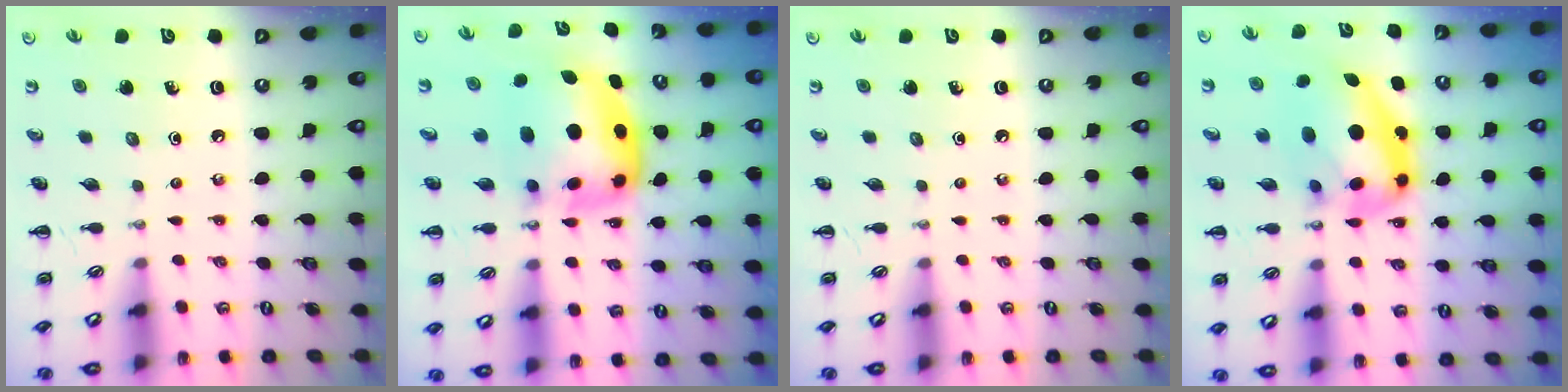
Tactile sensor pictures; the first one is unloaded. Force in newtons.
{"total": 7.4, "press": 7.2, "slide": 1.6}
{"total": 0.0}
{"total": 13.1, "press": 12.8, "slide": 2.9}